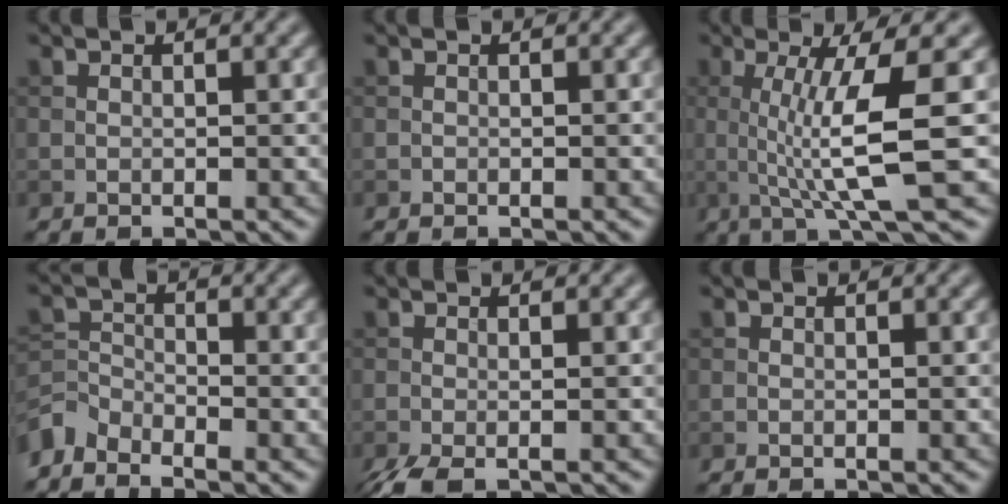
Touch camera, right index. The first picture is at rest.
{"total": 0.0}
{"total": 7.5, "force": [0.4, 1.3, 7.4], "torque": [-0.119, -0.004, 0.009]}
{"total": 3.5, "force": [-3.1, 1.3, 0.8], "torque": [-0.016, -0.003, -0.075]}
{"total": 2.7, "force": [-1.6, 0.6, 2.2], "torque": [-0.046, -0.010, -0.036]}
{"total": 0.0}